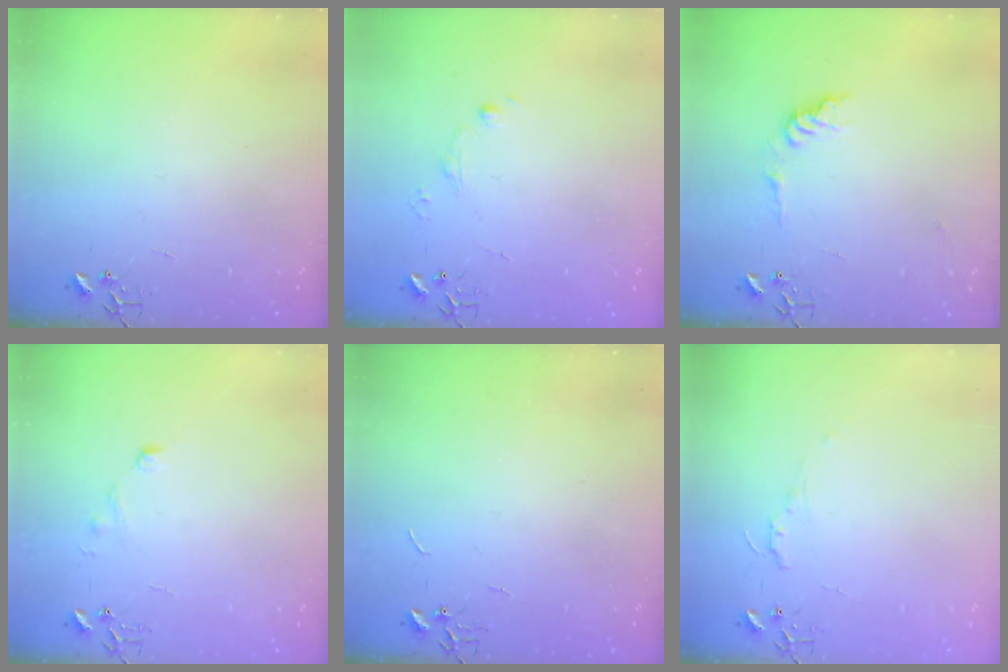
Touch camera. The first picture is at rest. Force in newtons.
{"total": 5.1, "press": 5.0, "slide": 0.8}
{"total": 8.4, "press": 8.4, "slide": 0.4}
{"total": 6.1, "press": 6.0, "slide": 0.6}
{"total": 0.6, "press": 0.6, "slide": 0.1}
{"total": 4.9, "press": 4.8, "slide": 0.7}